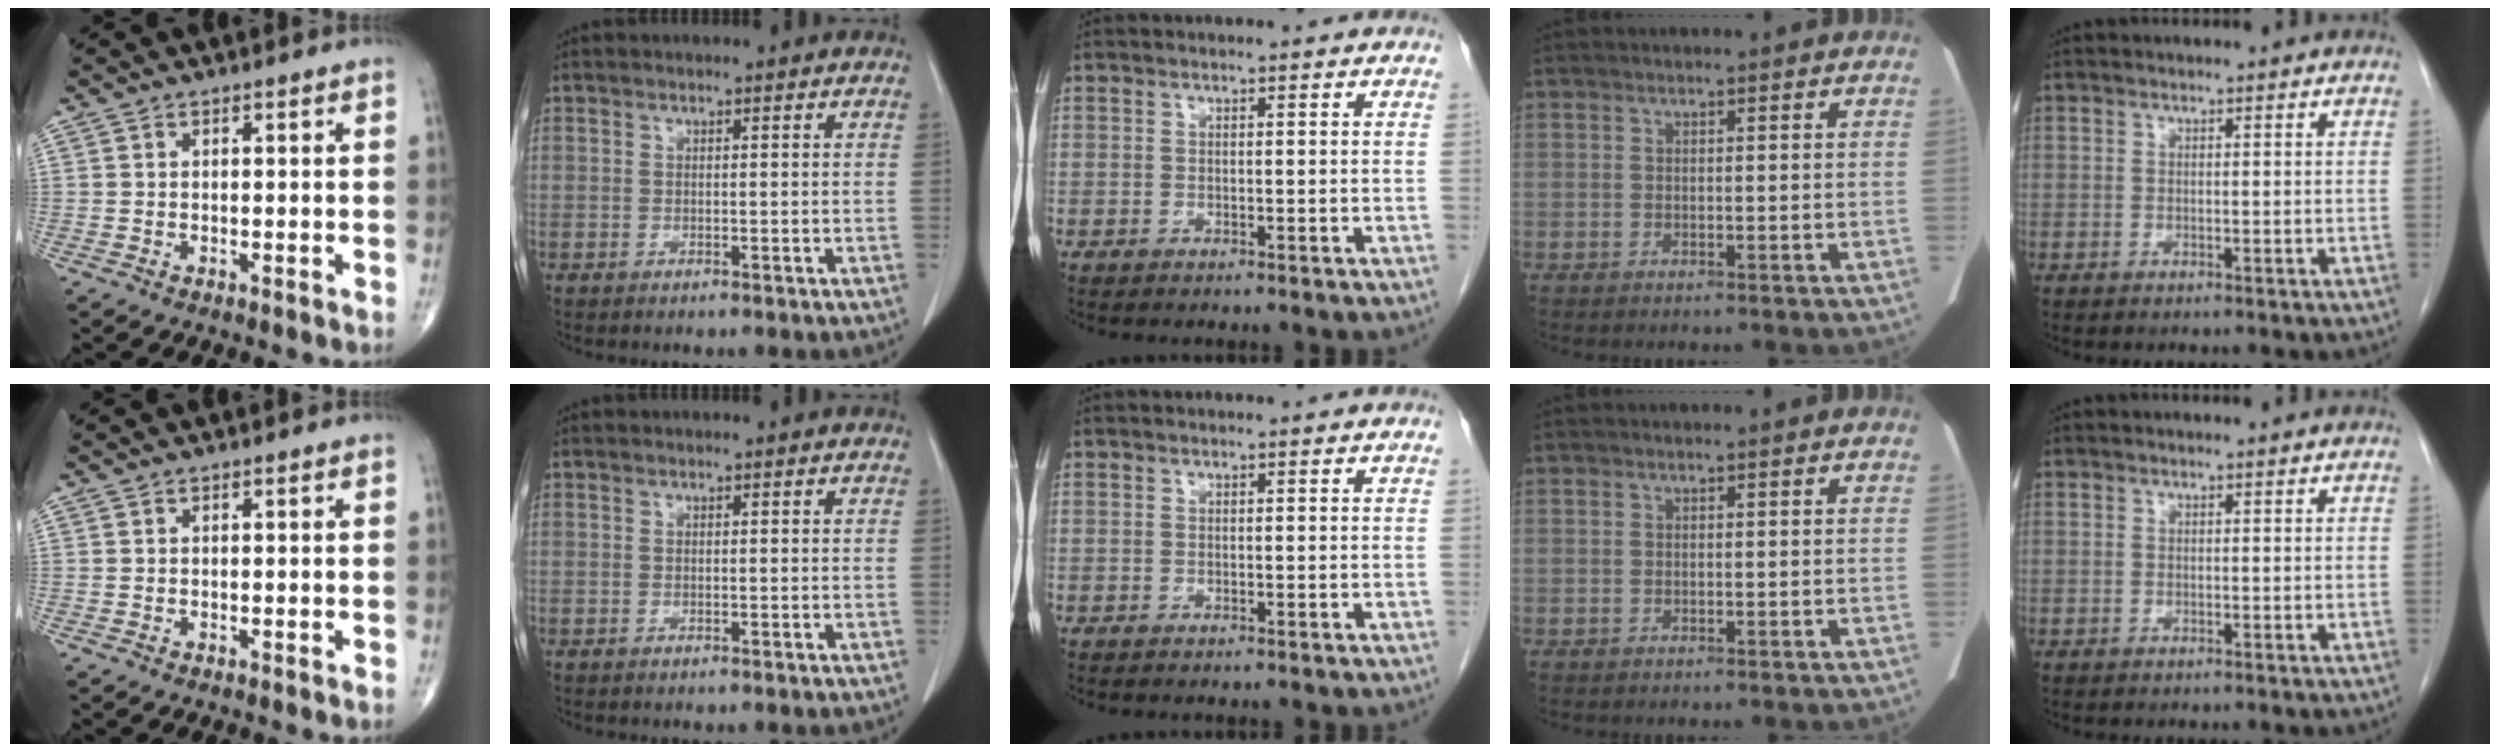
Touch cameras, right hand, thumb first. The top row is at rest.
{}